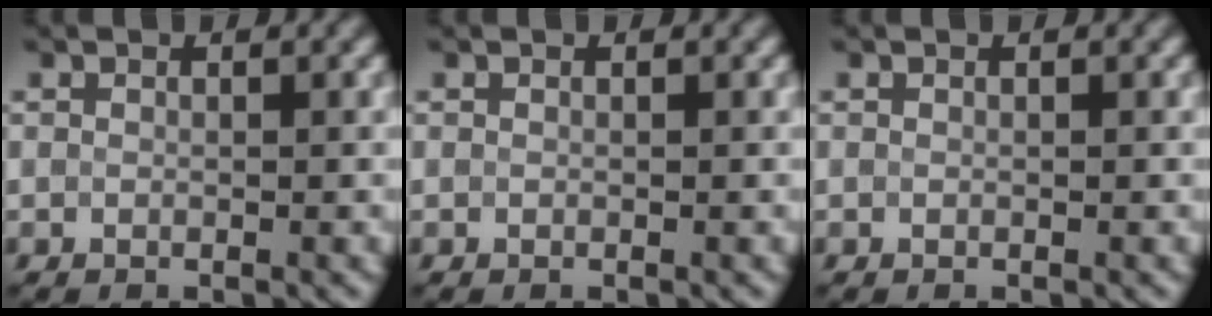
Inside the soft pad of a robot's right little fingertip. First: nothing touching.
{"total": 0.0}
{"total": 0.0}